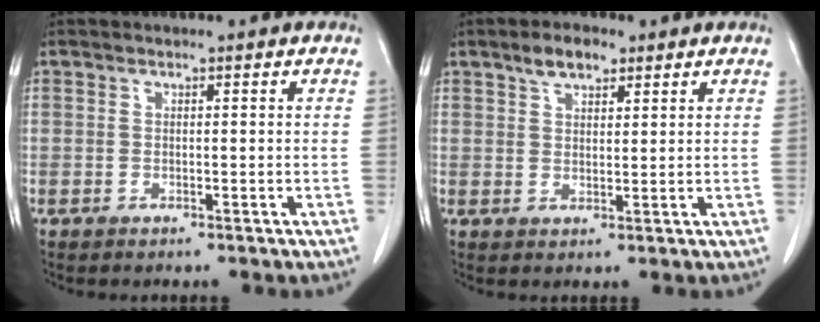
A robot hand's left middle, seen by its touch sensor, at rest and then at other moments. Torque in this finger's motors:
{"motor_torque": [0.33, -0.29, 0.02, 0.02]}